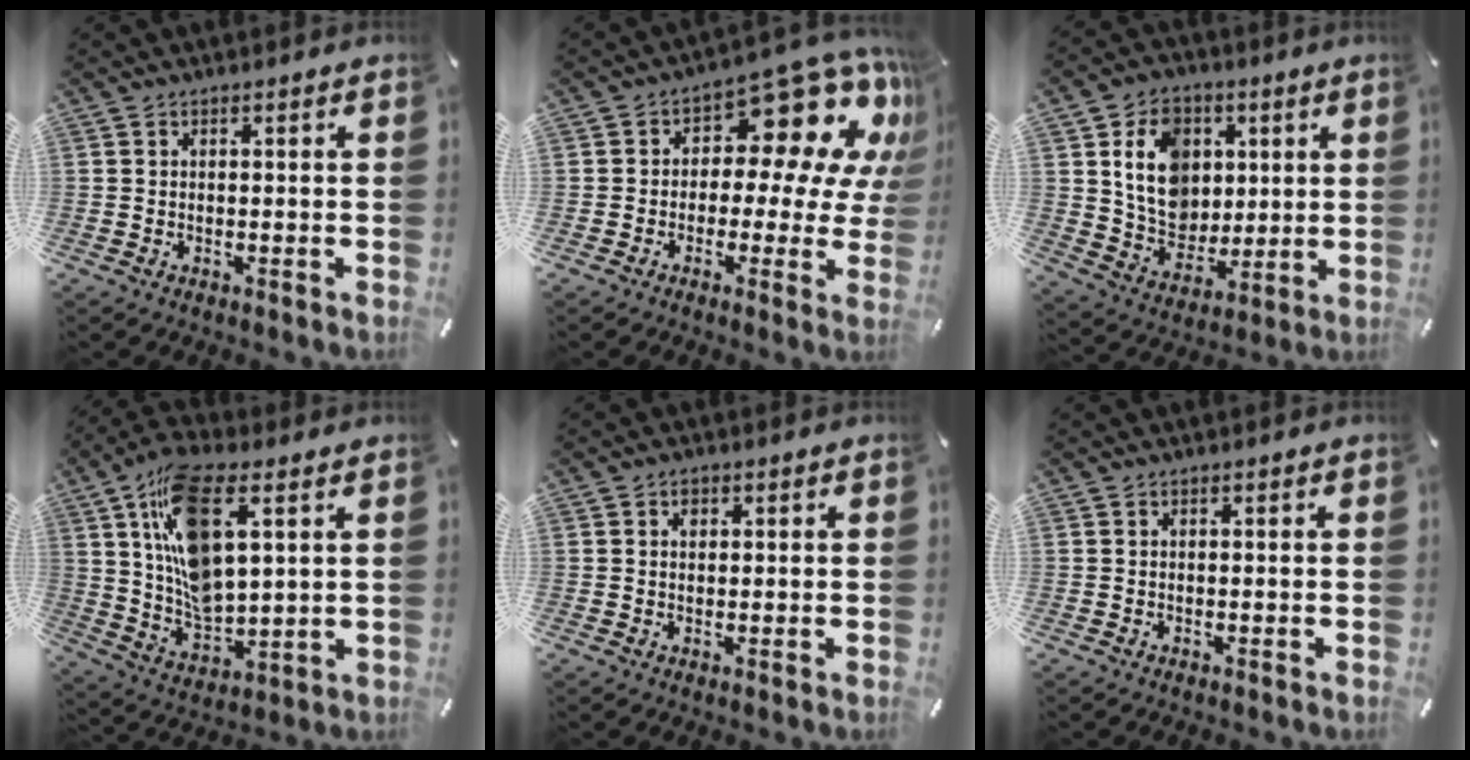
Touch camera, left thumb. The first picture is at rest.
{"total": 13.4, "force": [7.0, 7.3, 8.9], "torque": [-0.127, -0.060, 0.116]}
{"total": 14.2, "force": [3.5, 12.0, 6.7], "torque": [-0.108, 0.001, 0.072]}
{"total": 16.7, "force": [6.4, 8.0, 13.2], "torque": [-0.273, -0.016, 0.113]}
{"total": 1.5, "force": [0.4, 1.2, 0.7], "torque": [0.001, -0.001, 0.004]}
{"total": 0.0}